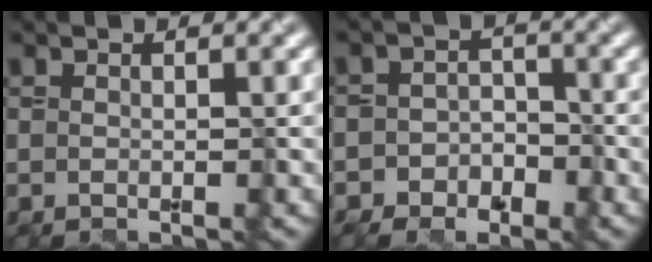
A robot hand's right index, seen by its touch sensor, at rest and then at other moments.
{"total": 2.8, "force": [-2.3, 1.6, 0.2], "torque": [-0.001, 0.006, -0.036]}